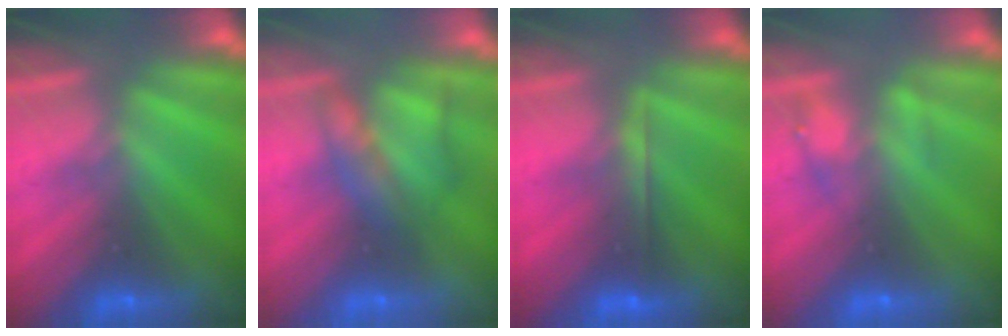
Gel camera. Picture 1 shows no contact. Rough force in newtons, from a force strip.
{"total": 2.3}
{"total": 2.7}
{"total": 2.2}